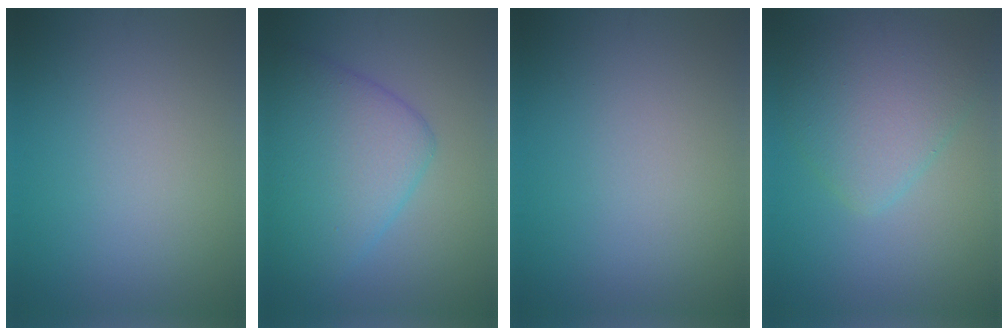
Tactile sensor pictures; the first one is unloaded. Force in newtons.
{"total": 7.0, "press": 7.0, "slide": 0.4}
{"total": 0.0}
{"total": 5.2, "press": 5.2, "slide": 0.3}